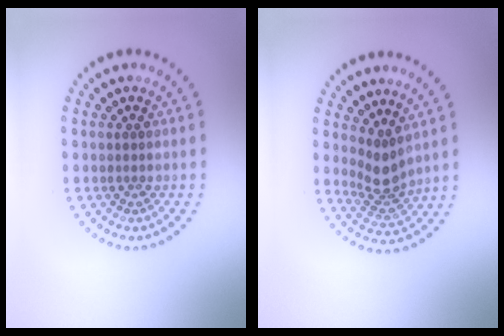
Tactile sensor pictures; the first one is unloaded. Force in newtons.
{"total": 2.8, "press": 2.1, "slide": 1.9}